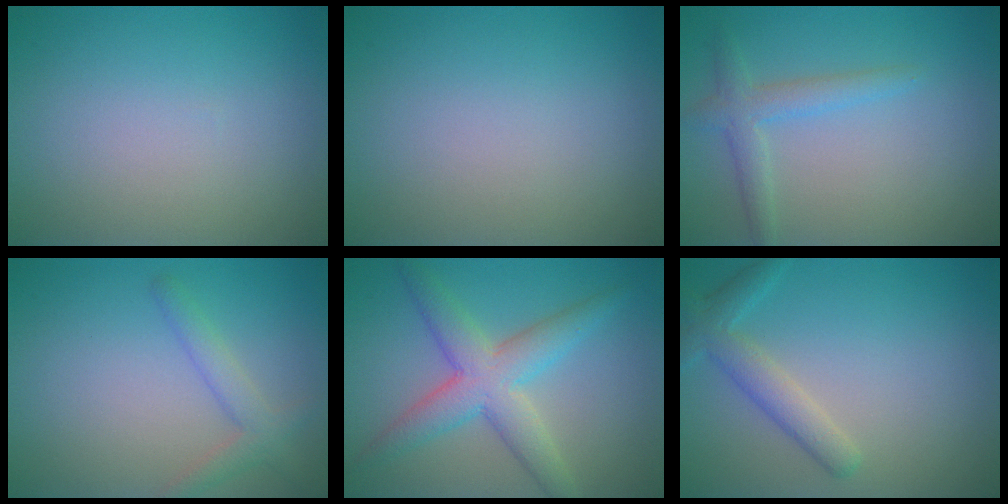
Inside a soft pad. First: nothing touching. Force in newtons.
{"total": 0.0}
{"total": 2.5, "press": 2.5, "slide": 0.1}
{"total": 2.4, "press": 2.4, "slide": 0.2}
{"total": 5.4, "press": 5.4, "slide": 0.3}
{"total": 2.1, "press": 2.1, "slide": 0.3}